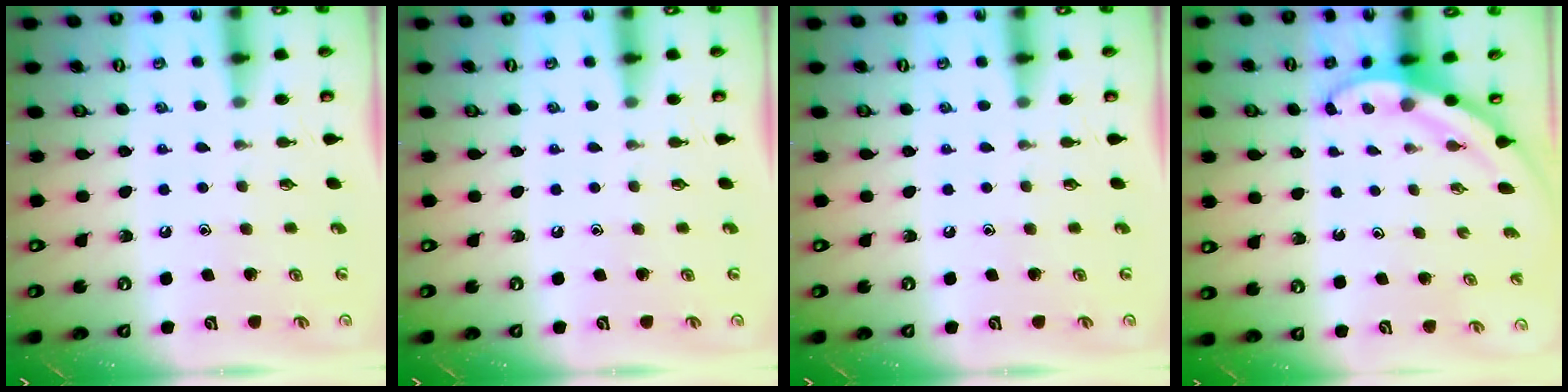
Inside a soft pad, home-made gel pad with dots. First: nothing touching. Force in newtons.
{"total": 0.0}
{"total": 0.0}
{"total": 3.5, "press": 3.5, "slide": 0.1}